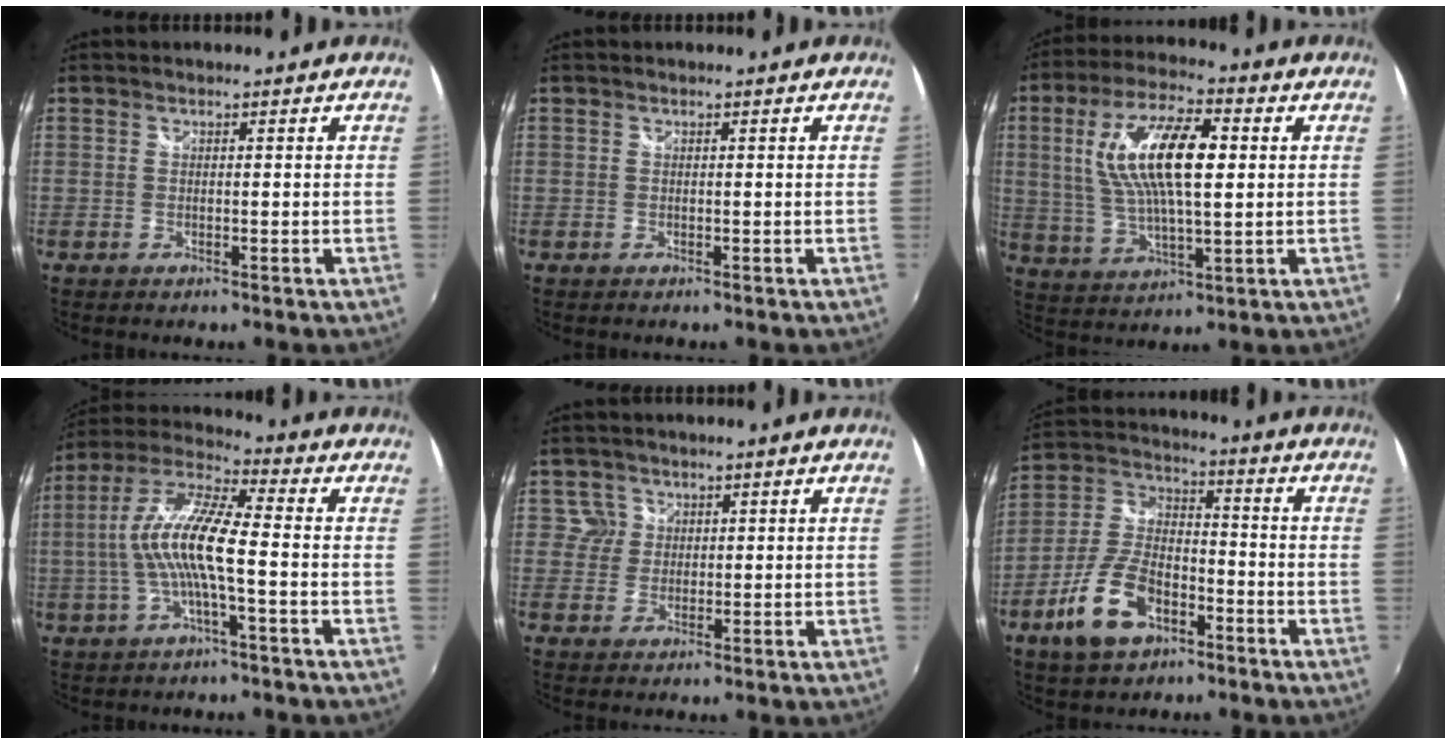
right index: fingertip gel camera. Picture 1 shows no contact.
{"total": 0.0}
{"total": 16.4, "force": [3.4, 5.7, 14.9], "torque": [-0.284, 0.014, 0.065]}
{"total": 12.5, "force": [-1.8, 2.0, 12.2], "torque": [-0.241, 0.009, -0.037]}
{"total": 2.7, "force": [1.1, 2.4, -0.4], "torque": [0.027, 0.018, 0.018]}
{"total": 12.9, "force": [-6.8, 6.6, 8.7], "torque": [-0.187, 0.009, -0.123]}